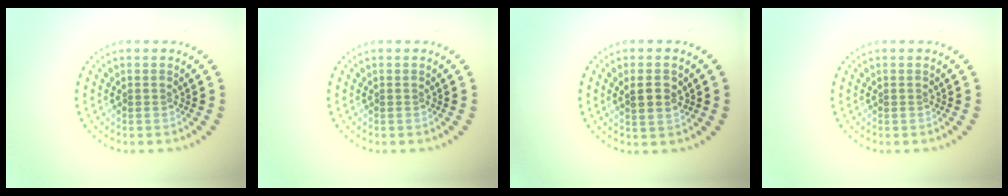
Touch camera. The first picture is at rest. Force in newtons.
{"total": 0.0}
{"total": 1.9, "press": 1.8, "slide": 0.6}
{"total": 0.0}